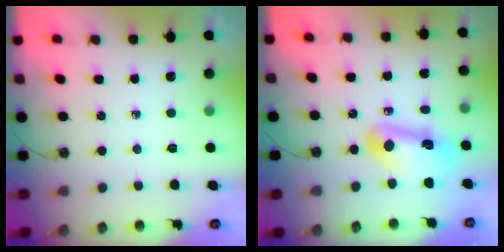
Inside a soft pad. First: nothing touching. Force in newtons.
{"total": 12.7, "press": 12.6, "slide": 1.5}